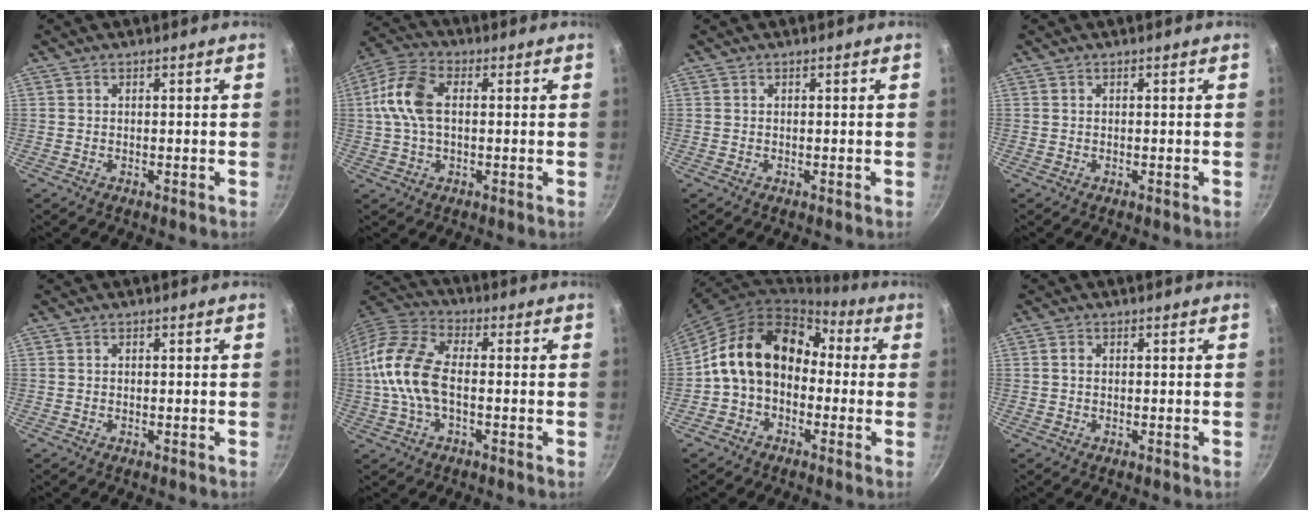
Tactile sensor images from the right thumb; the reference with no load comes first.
{"total": 10.4, "force": [1.0, 6.2, 8.3], "torque": [-0.170, 0.023, 0.008]}
{"total": 0.0}
{"total": 0.0}
{"total": 0.0}
{"total": 13.6, "force": [-0.9, 7.3, 11.4], "torque": [-0.228, 0.033, -0.036]}
{"total": 15.7, "force": [-0.2, 11.7, 10.5], "torque": [-0.149, 0.059, -0.019]}
{"total": 1.0, "force": [0.1, 0.8, 0.6], "torque": [-0.013, 0.002, 0.002]}